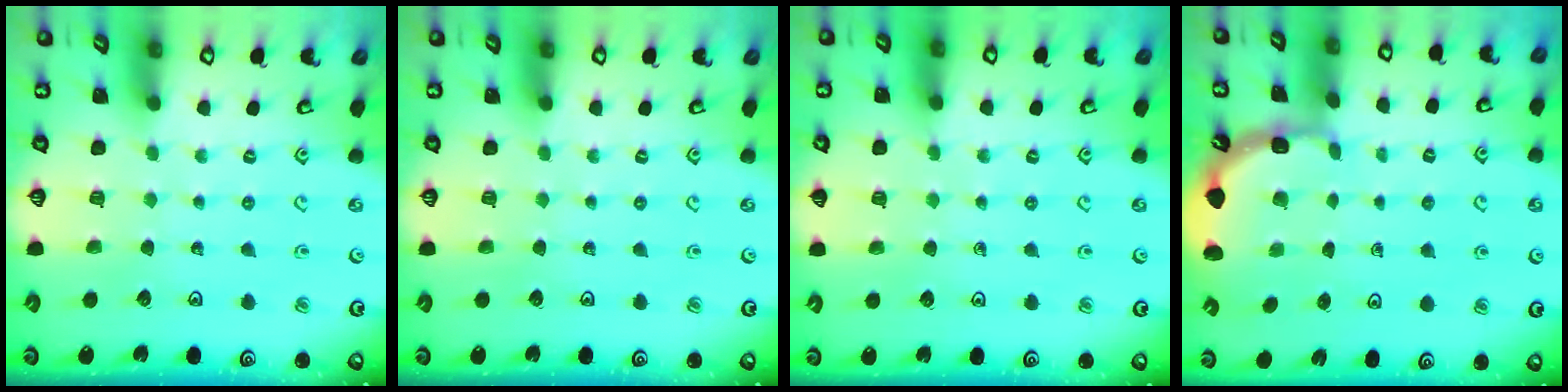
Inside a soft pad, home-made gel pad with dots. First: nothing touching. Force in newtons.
{"total": 0.0}
{"total": 3.7, "press": 3.7, "slide": 0.5}
{"total": 1.9, "press": 1.9, "slide": 0.6}